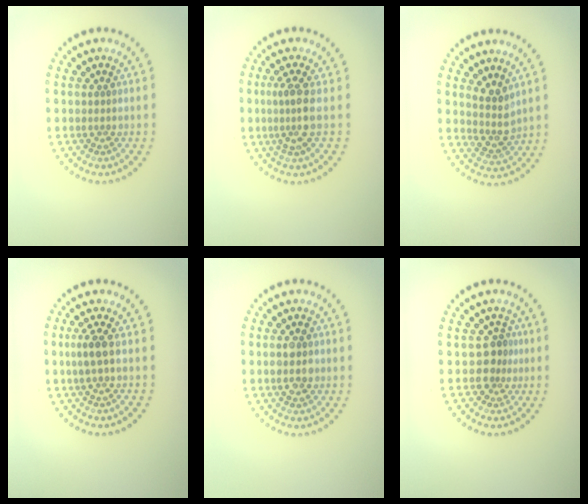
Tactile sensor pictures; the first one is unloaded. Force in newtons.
{"total": 2.7, "press": 2.0, "slide": 1.8}
{"total": 2.7, "press": 2.1, "slide": 1.7}
{"total": 1.6, "press": 1.4, "slide": 0.8}
{"total": 2.7, "press": 2.7, "slide": 0.1}
{"total": 2.2, "press": 1.8, "slide": 1.4}